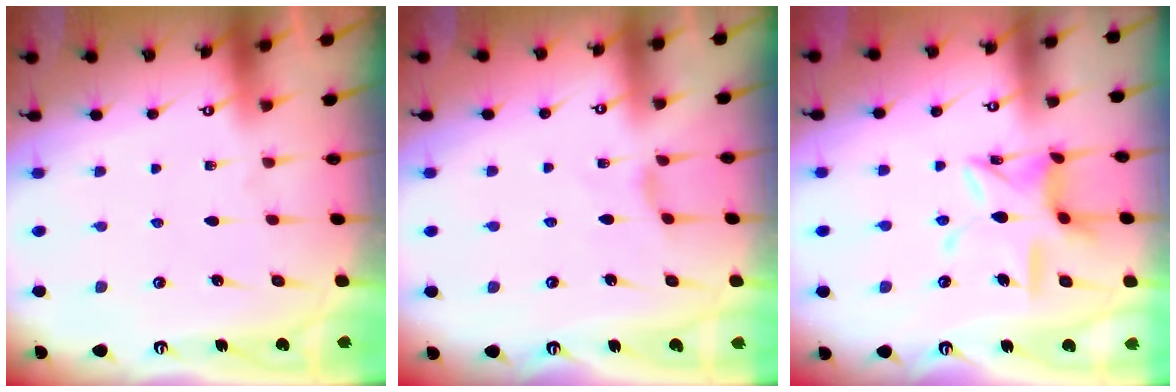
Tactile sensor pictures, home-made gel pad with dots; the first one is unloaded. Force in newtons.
{"total": 1.7, "press": 1.6, "slide": 0.4}
{"total": 12.3, "press": 12.3, "slide": 0.9}